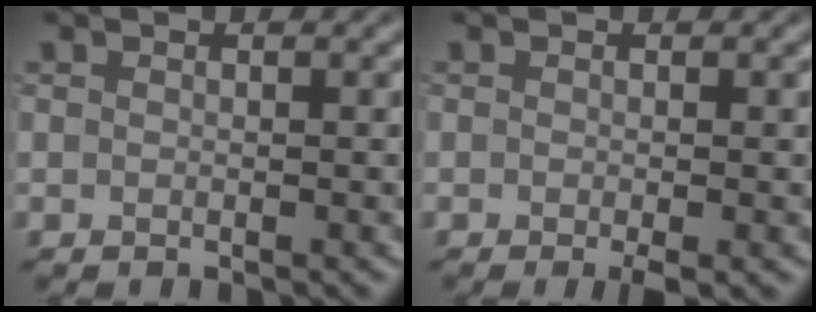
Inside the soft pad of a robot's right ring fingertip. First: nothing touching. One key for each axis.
{"total": 1.7, "fx": -0.7, "fy": 0.4, "fz": 1.4, "tx": -0.026, "ty": -0.003, "tz": -0.014}